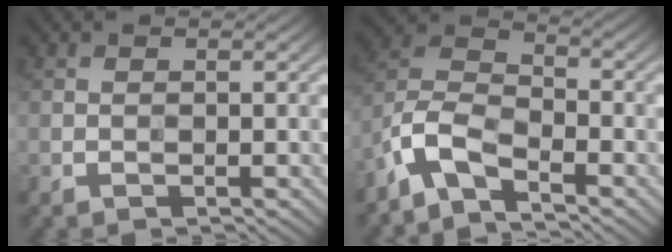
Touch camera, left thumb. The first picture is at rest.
{"total": 6.4, "force": [-4.9, 2.0, 3.6], "torque": [-0.080, 0.002, -0.122]}